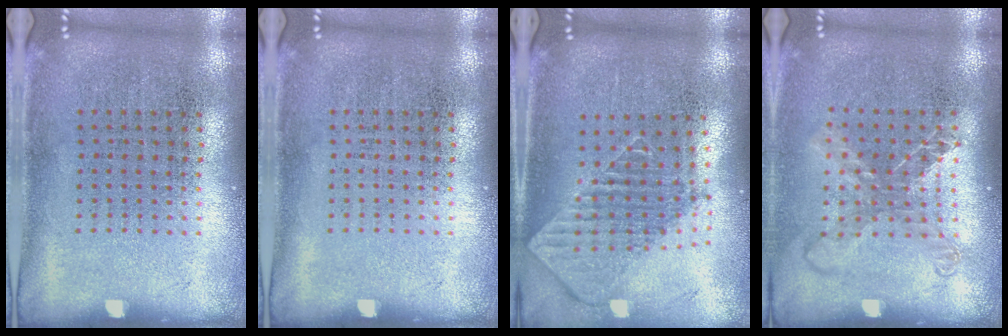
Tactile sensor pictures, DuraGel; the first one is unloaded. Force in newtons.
{"total": 0.0}
{"total": 2.0, "press": 1.5, "slide": 1.2}
{"total": 1.6, "press": 1.3, "slide": 0.9}